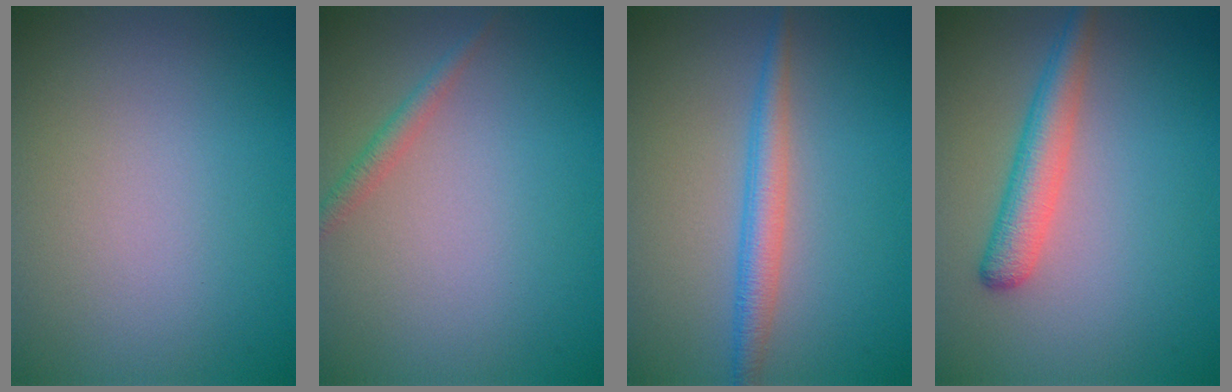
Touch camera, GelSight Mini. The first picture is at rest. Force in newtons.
{"total": 1.3, "press": 1.3, "slide": 0.0}
{"total": 2.7, "press": 2.7, "slide": 0.1}
{"total": 3.3, "press": 3.3, "slide": 0.1}